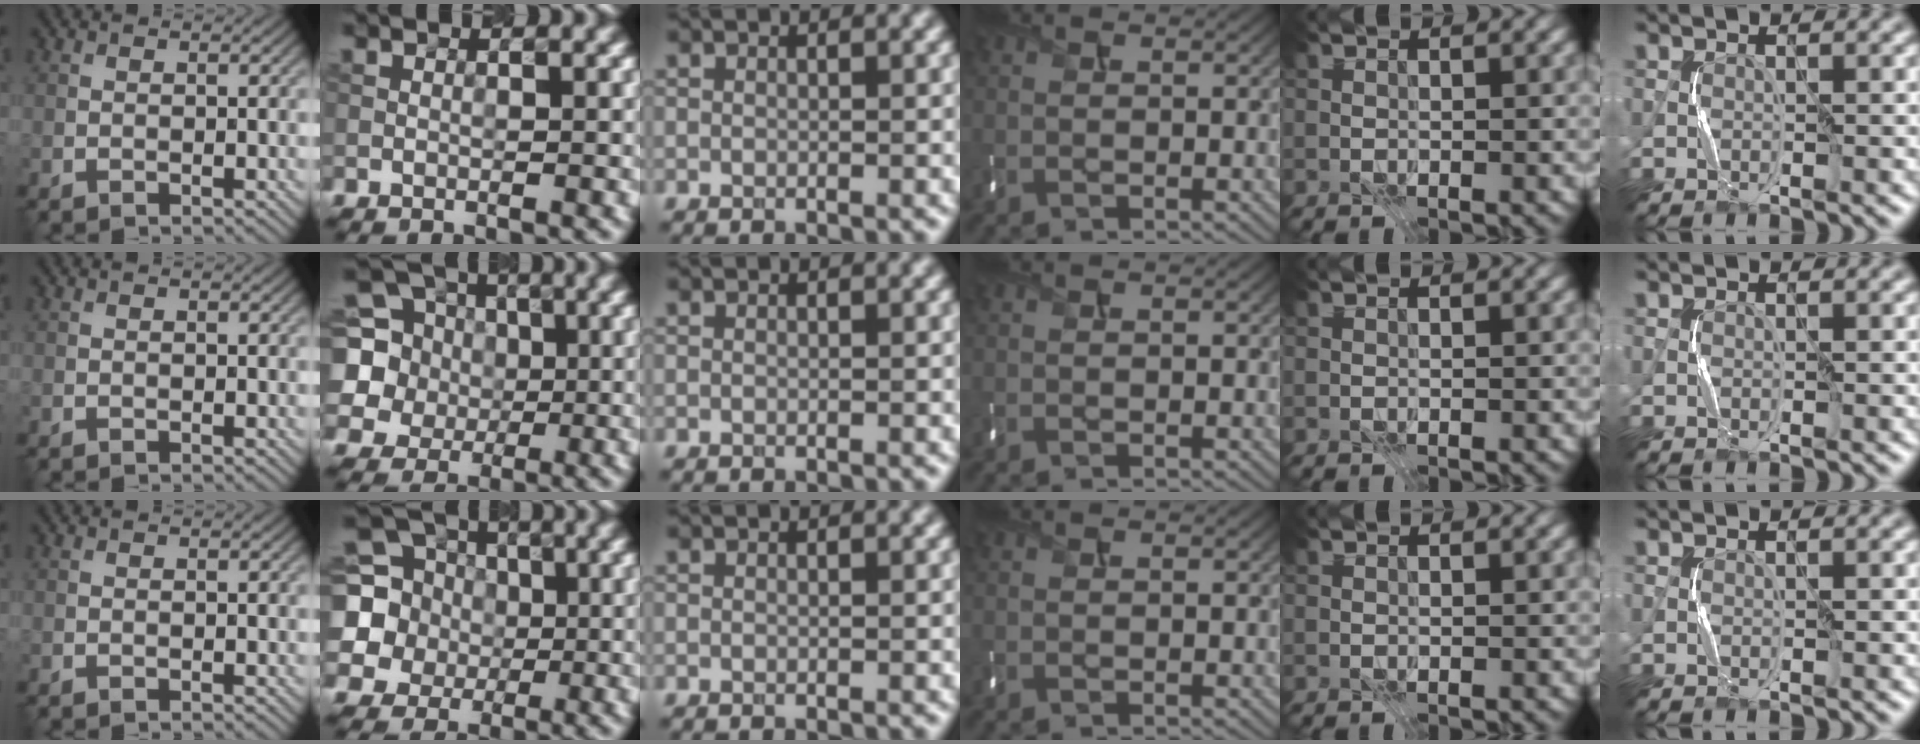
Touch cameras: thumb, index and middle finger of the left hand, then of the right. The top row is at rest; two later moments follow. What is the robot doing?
{"motion": "press", "object": "keyboard"}